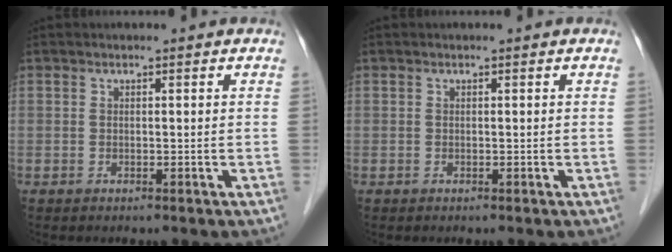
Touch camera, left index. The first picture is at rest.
{"total": 0.0}